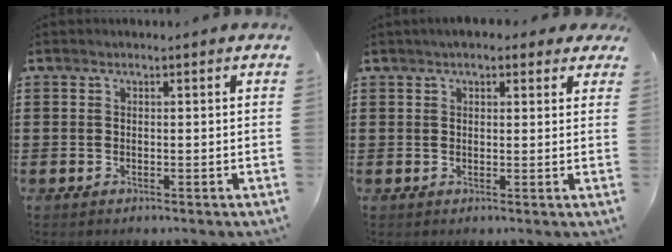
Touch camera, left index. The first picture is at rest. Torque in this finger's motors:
{"motor_torque": [2.14, 0.00, 0.37, -0.01]}